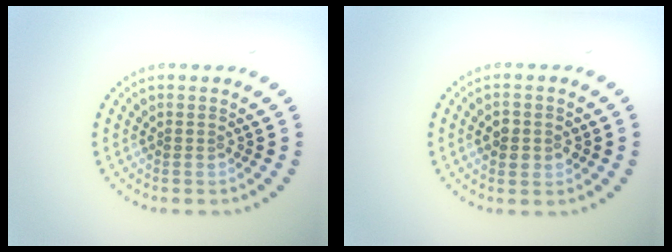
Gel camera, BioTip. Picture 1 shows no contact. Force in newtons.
{"total": 2.2, "press": 2.2, "slide": 0.2}